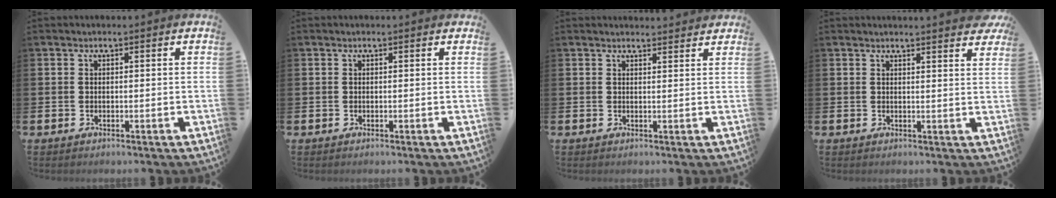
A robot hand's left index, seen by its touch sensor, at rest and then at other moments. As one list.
[{"total": 0.0}, {"total": 1.5, "force": [1.5, 0.2, -0.2], "torque": [0.015, -0.011, 0.024]}, {"total": 2.2, "force": [2.2, -0.2, 0.0], "torque": [0.009, -0.018, 0.038]}]